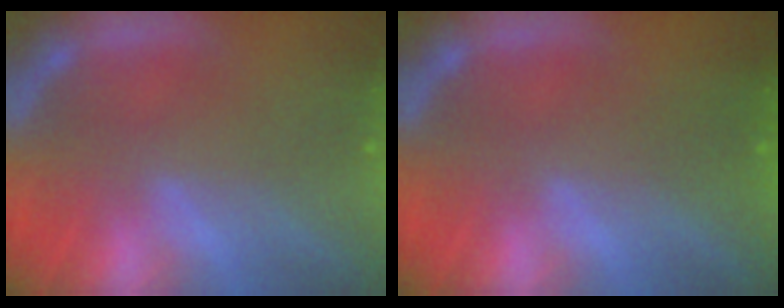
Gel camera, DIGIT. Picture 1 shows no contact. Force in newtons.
{"total": 0.9}